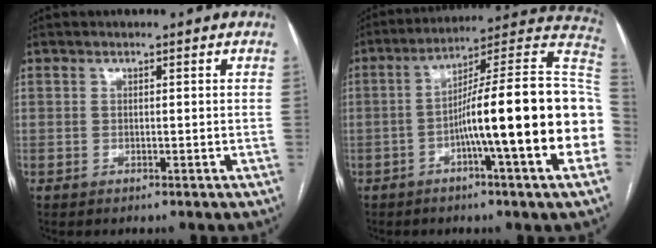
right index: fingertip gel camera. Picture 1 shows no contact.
{"total": 23.1, "force": [-4.1, 0.7, 22.8], "torque": [-0.246, 0.031, -0.063]}